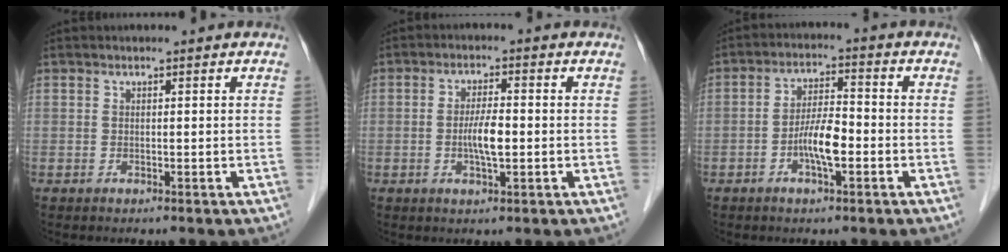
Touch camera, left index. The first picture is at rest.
{"total": 4.2, "force": [-0.7, 0.8, 4.0], "torque": [-0.080, -0.001, -0.012]}
{"total": 5.8, "force": [-2.0, 1.3, 5.2], "torque": [-0.106, 0.008, -0.039]}